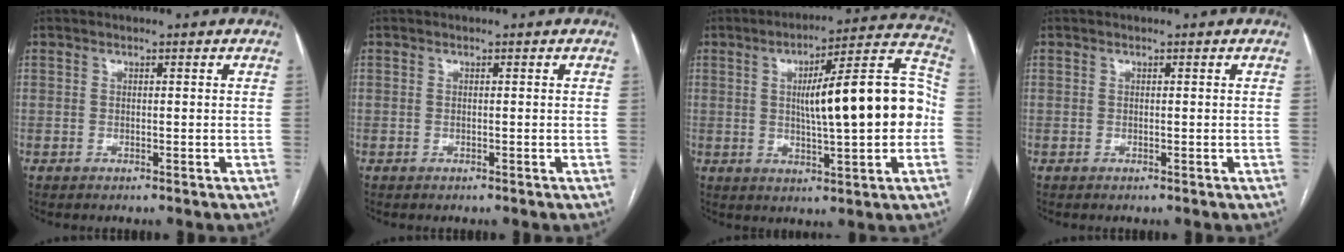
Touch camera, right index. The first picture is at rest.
{"total": 0.0}
{"total": 17.2, "force": [0.1, 2.7, 17.0], "torque": [-0.244, 0.038, 0.001]}
{"total": 0.0}